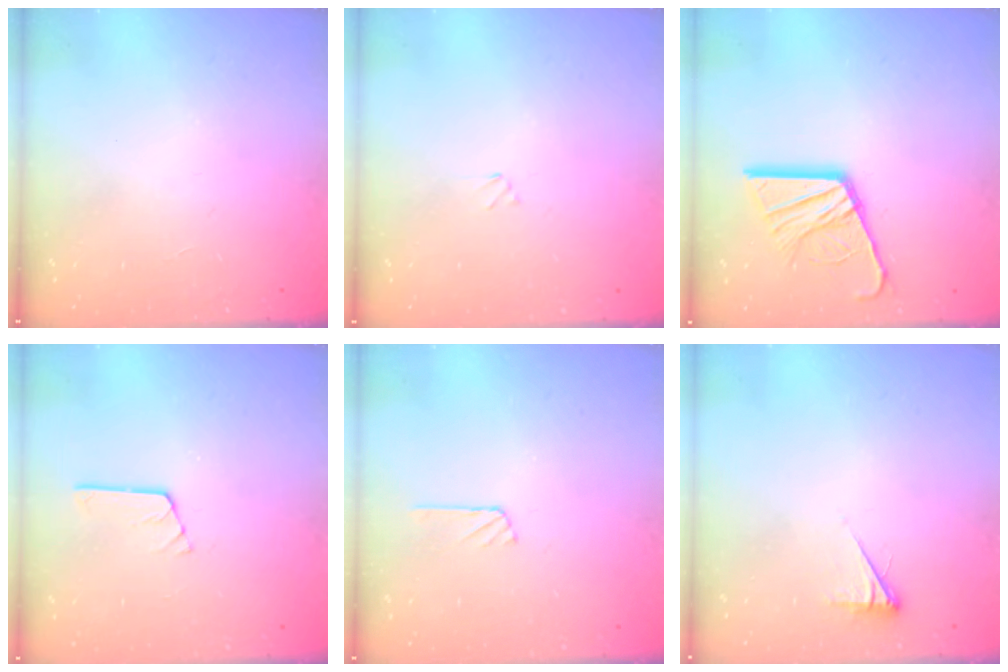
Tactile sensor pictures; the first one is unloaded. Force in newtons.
{"total": 1.2, "press": 1.2, "slide": 0.1}
{"total": 15.5, "press": 15.4, "slide": 1.5}
{"total": 2.4, "press": 2.4, "slide": 0.2}
{"total": 3.3, "press": 3.3, "slide": 0.3}
{"total": 2.6, "press": 2.6, "slide": 0.4}